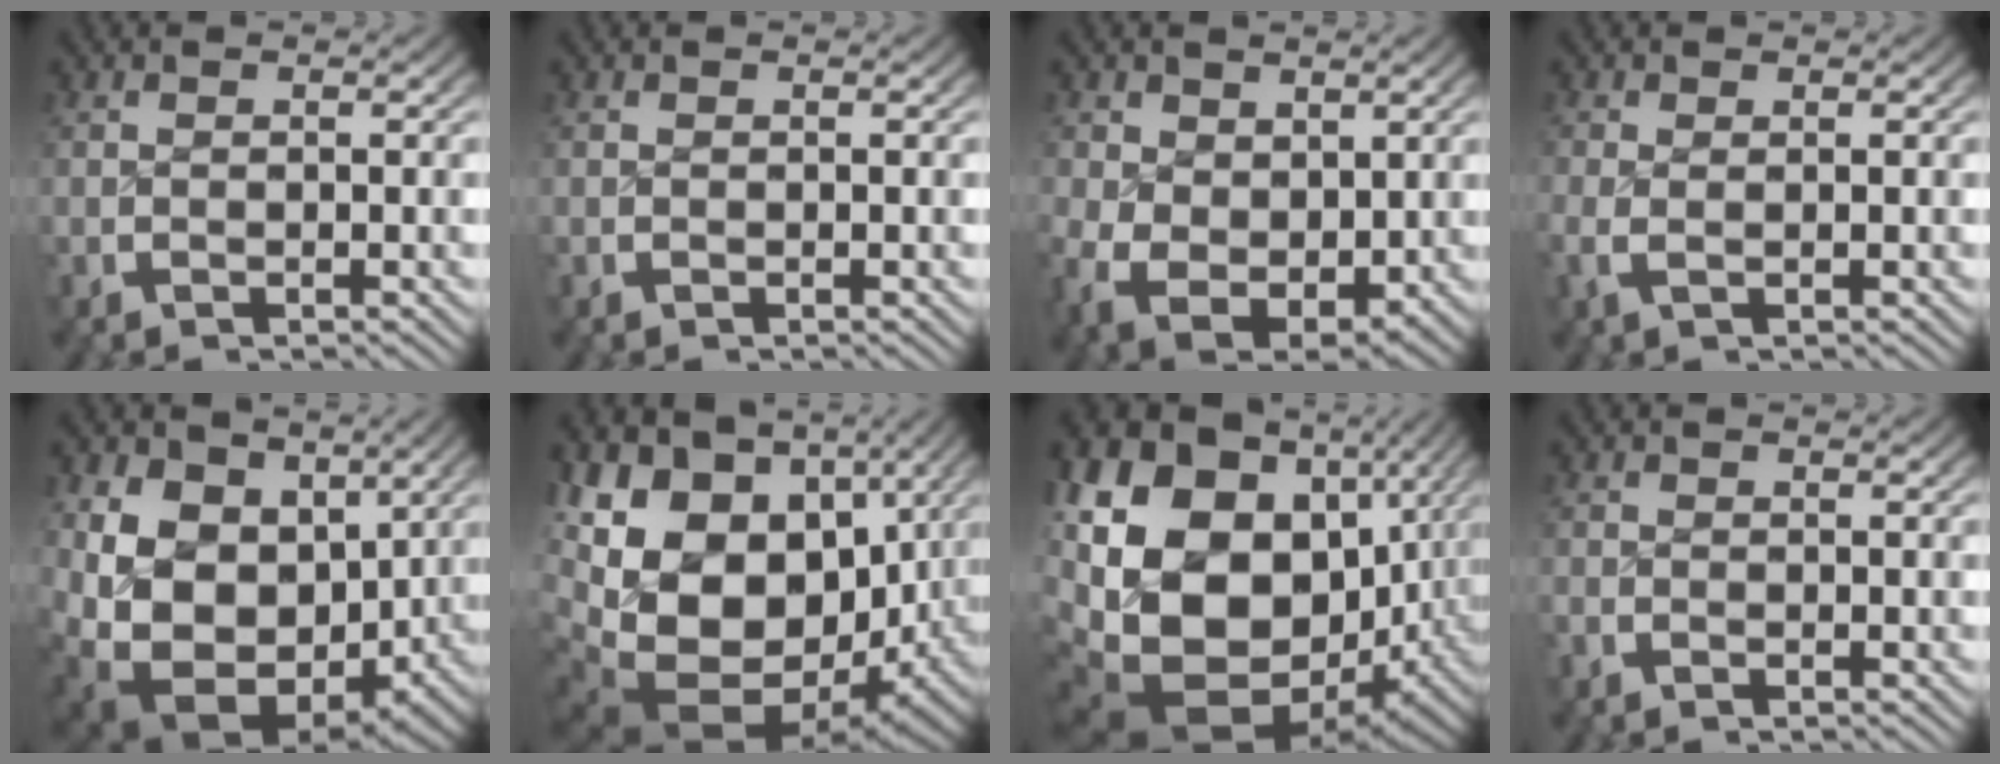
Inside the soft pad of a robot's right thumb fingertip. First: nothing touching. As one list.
[{"total": 0.0}, {"total": 7.8, "force": [-1.4, 5.9, 5.0], "torque": [-0.116, -0.052, 0.002]}, {"total": 1.2, "force": [-0.2, 0.6, 1.0], "torque": [-0.032, -0.010, 0.000]}, {"total": 15.8, "force": [-3.1, 11.7, 10.1], "torque": [-0.241, -0.089, -0.017]}, {"total": 23.6, "force": [-1.6, 17.3, 15.9], "torque": [-0.329, -0.069, 0.000]}, {"total": 26.4, "force": [-1.6, 19.3, 17.9], "torque": [-0.367, -0.075, -0.001]}, {"total": 0.7, "force": [-0.6, 0.4, 0.1], "torque": [-0.003, -0.003, -0.016]}]